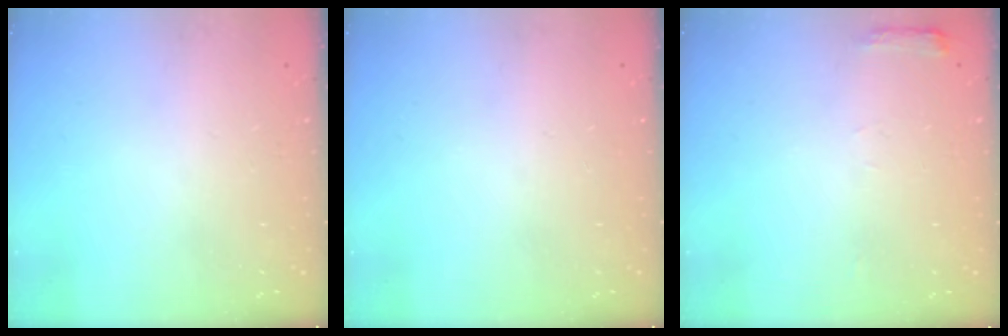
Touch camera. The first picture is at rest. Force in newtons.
{"total": 0.0}
{"total": 3.3, "press": 3.3, "slide": 0.5}